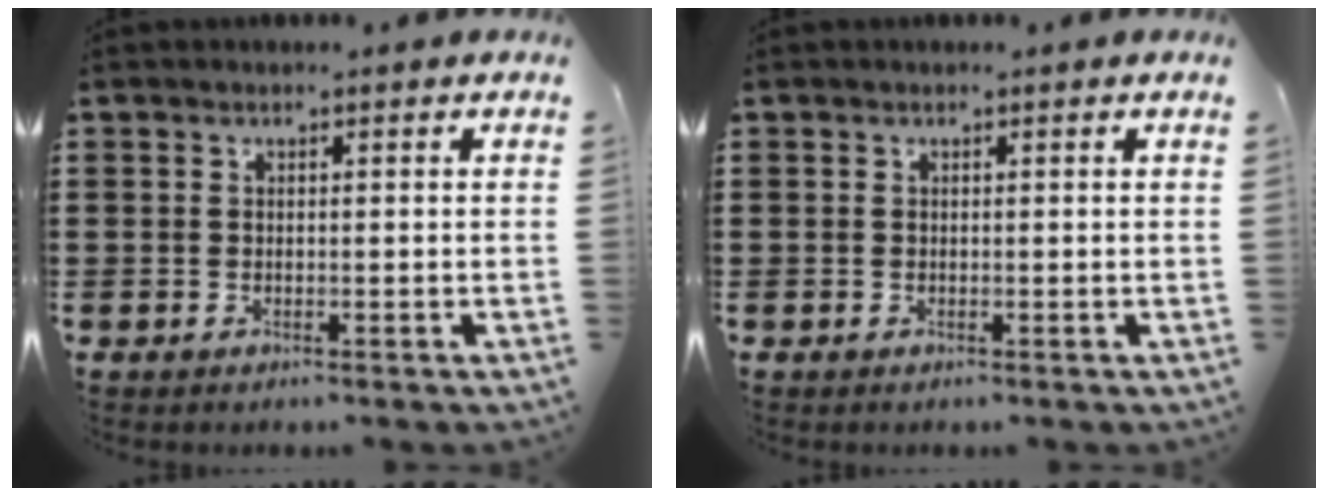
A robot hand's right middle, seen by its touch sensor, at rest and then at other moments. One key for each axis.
{"total": 0.0}